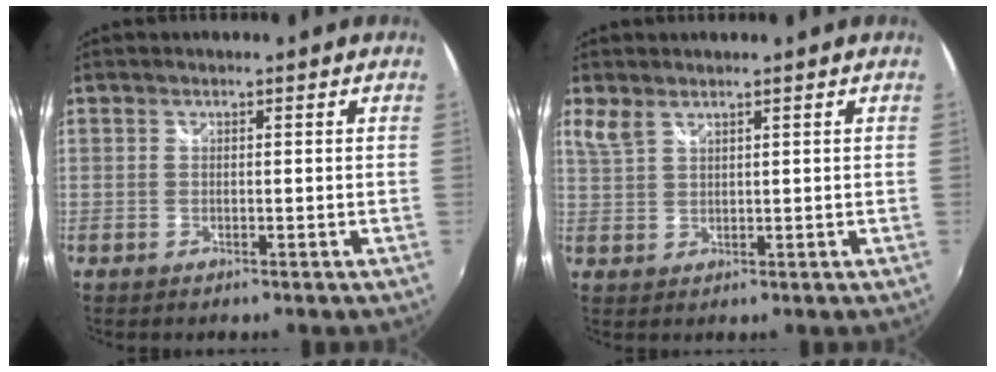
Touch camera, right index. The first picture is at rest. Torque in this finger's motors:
{"motor_torque": [0.04, 0.05, 0.12, 0.02]}